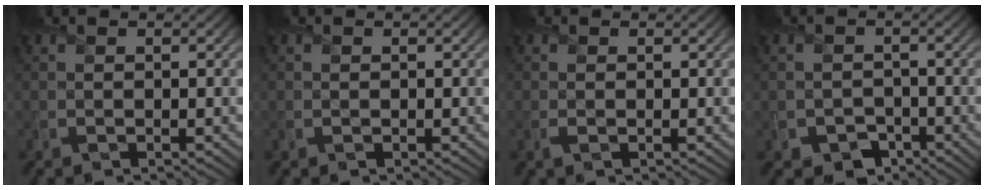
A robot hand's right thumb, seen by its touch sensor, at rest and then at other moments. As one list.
[{"total": 0.0}, {"total": 0.5, "force": [-0.2, 0.3, 0.4], "torque": [-0.012, -0.004, -0.002]}, {"total": 3.3, "force": [-2.1, 2.4, 0.9], "torque": [-0.015, -0.011, -0.037]}]